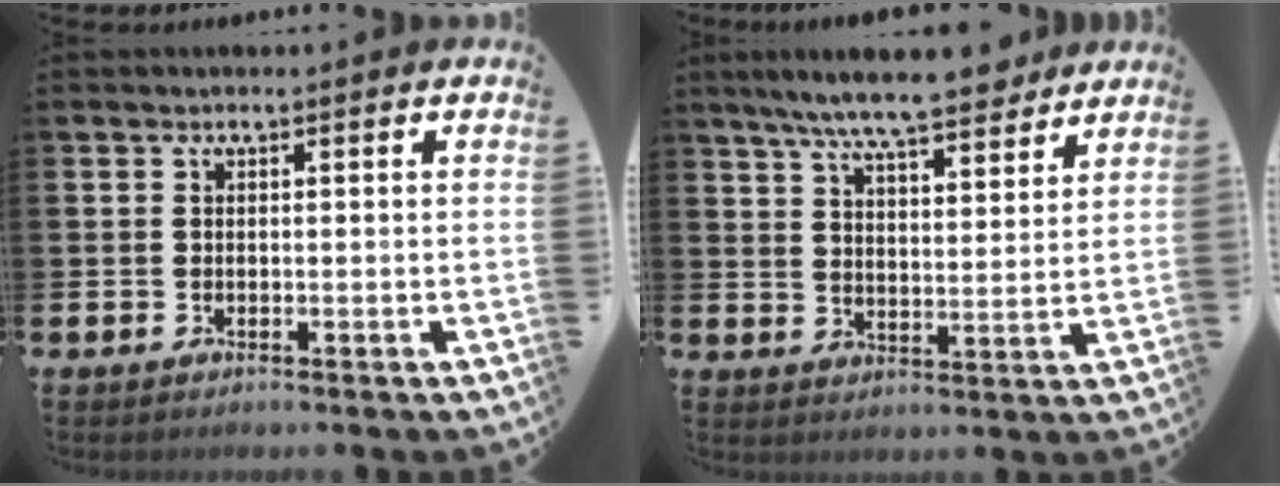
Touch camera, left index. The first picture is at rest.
{"total": 8.7, "force": [7.9, 1.0, 3.4], "torque": [-0.080, -0.039, 0.141]}